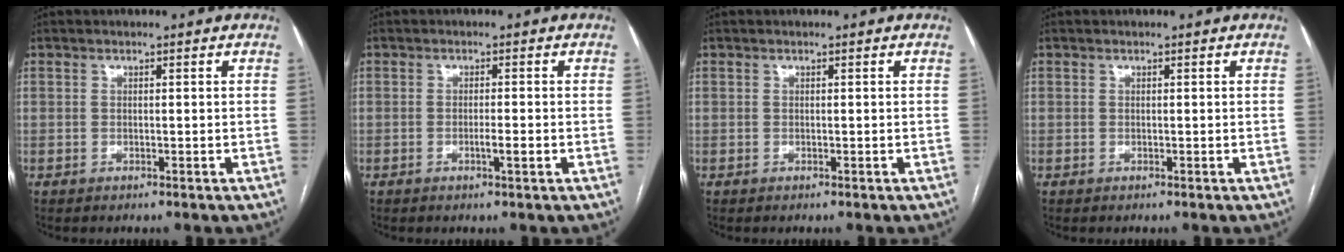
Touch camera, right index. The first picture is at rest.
{"total": 2.0, "force": [-0.7, 0.0, 1.9], "torque": [-0.033, -0.002, -0.012]}
{"total": 0.0}
{"total": 0.0}